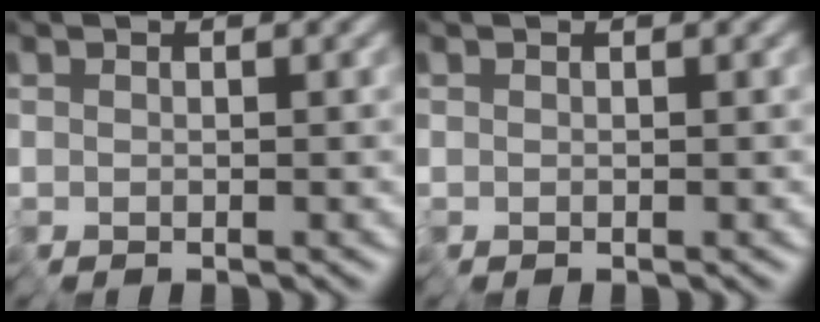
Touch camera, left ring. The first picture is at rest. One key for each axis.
{"total": 0.0}